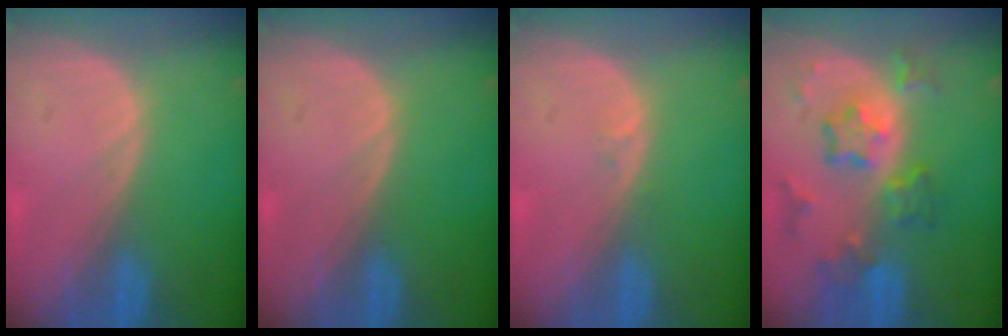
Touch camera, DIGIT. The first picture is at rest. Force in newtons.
{"total": 0.0}
{"total": 0.6, "press": 0.5, "slide": 0.4}
{"total": 8.3, "press": 7.3, "slide": 3.9}